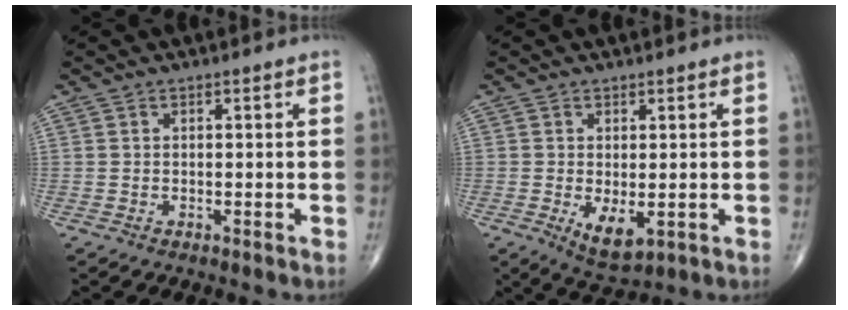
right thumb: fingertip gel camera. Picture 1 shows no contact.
{"total": 5.4, "force": [-1.0, 2.6, 4.6], "torque": [-0.072, -0.016, -0.005]}